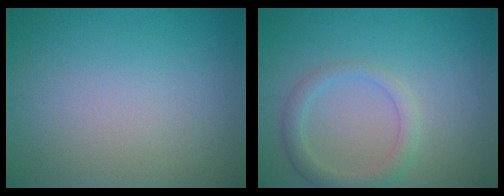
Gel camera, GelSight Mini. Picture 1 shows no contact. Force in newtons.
{"total": 2.6, "press": 2.6, "slide": 0.3}